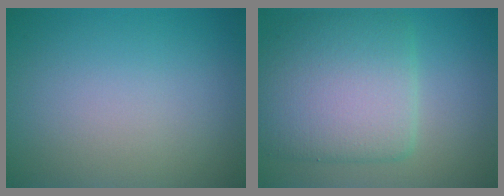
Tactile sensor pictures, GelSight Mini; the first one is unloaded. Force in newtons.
{"total": 7.8, "press": 7.8, "slide": 0.2}